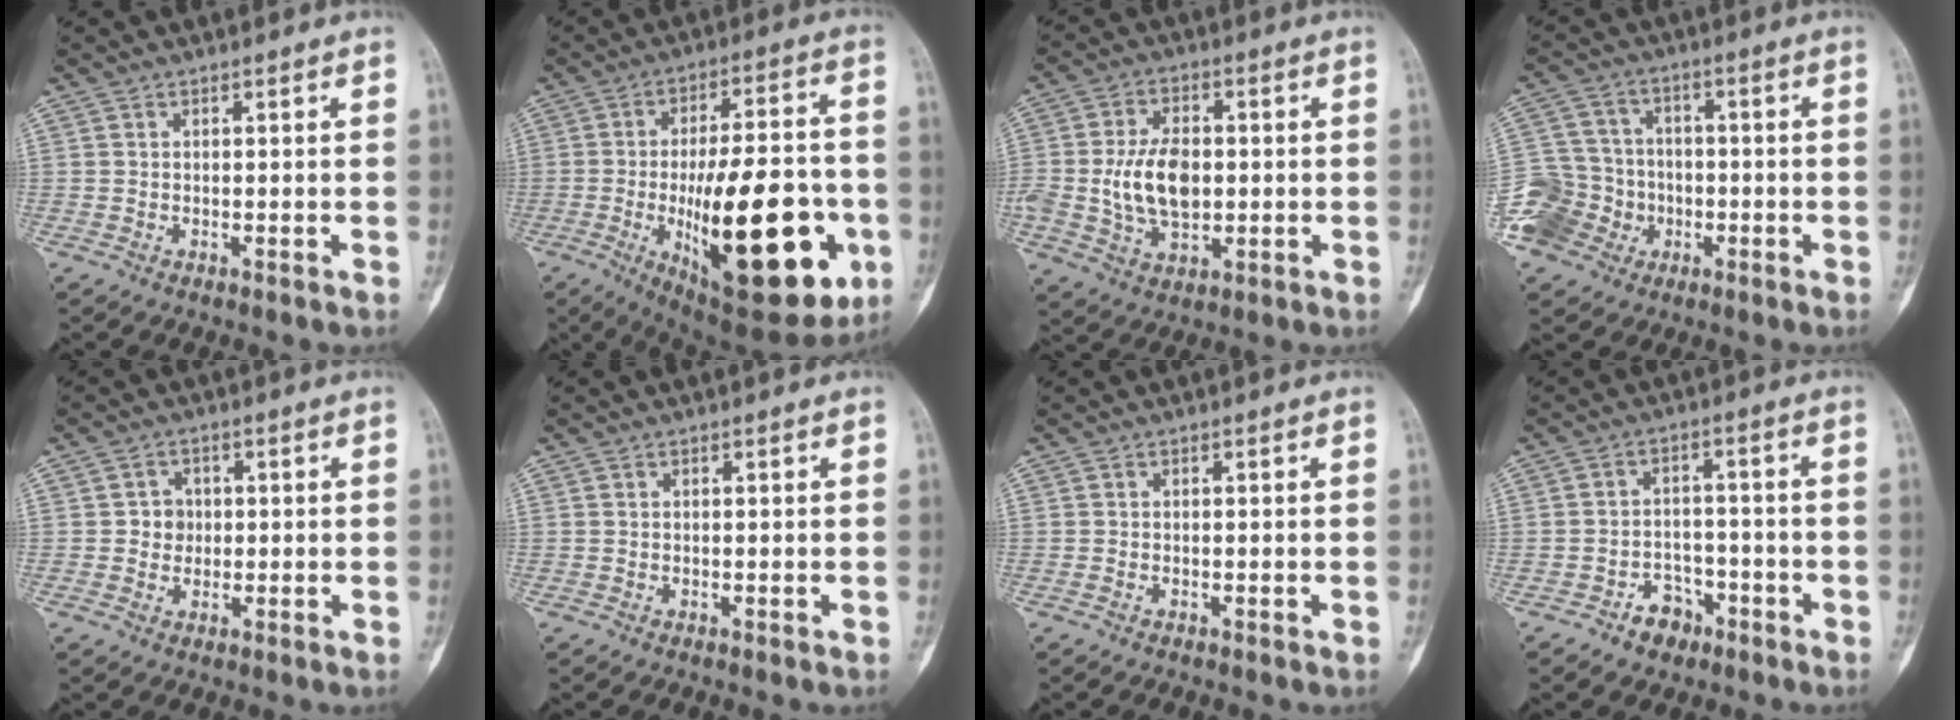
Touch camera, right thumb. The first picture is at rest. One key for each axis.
{"total": 29.0, "fx": -7.4, "fy": 10.8, "fz": 25.8, "tx": -0.359, "ty": 0.001, "tz": -0.090}
{"total": 11.2, "fx": -0.3, "fy": 7.0, "fz": 8.7, "tx": -0.149, "ty": 0.005, "tz": 0.001}
{"total": 13.1, "fx": -4.6, "fy": 11.5, "fz": 4.1, "tx": -0.074, "ty": 0.040, "tz": -0.076}
{"total": 3.3, "fx": 0.1, "fy": 3.0, "fz": 1.2, "tx": 0.005, "ty": 0.008, "tz": -0.002}
{"total": 0.0}
{"total": 0.0}
{"total": 4.9, "fx": -3.1, "fy": 3.5, "fz": 1.4, "tx": 0.003, "ty": 0.033, "tz": -0.048}